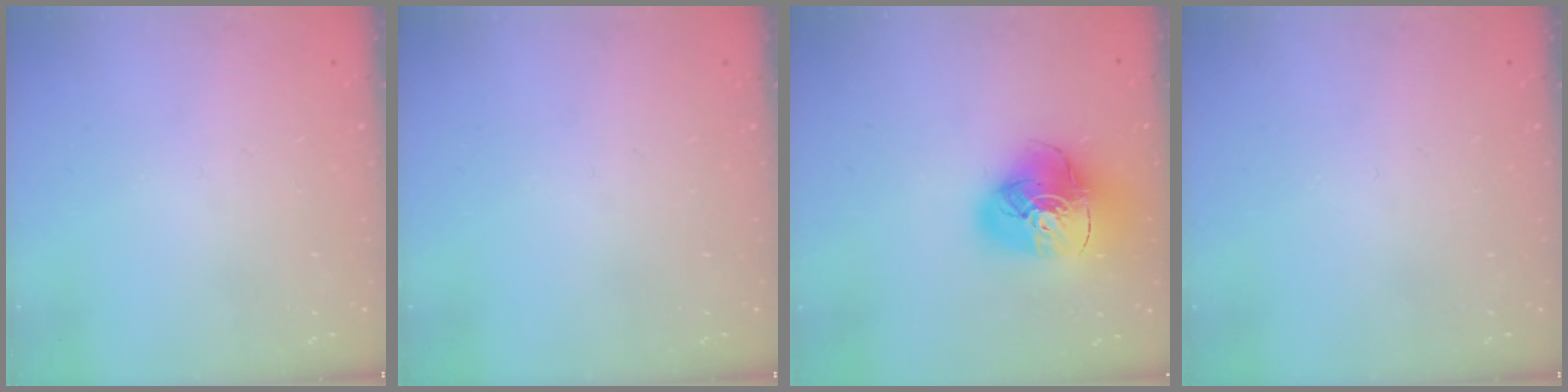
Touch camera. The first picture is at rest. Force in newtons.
{"total": 0.0}
{"total": 14.9, "press": 14.8, "slide": 1.6}
{"total": 0.0}